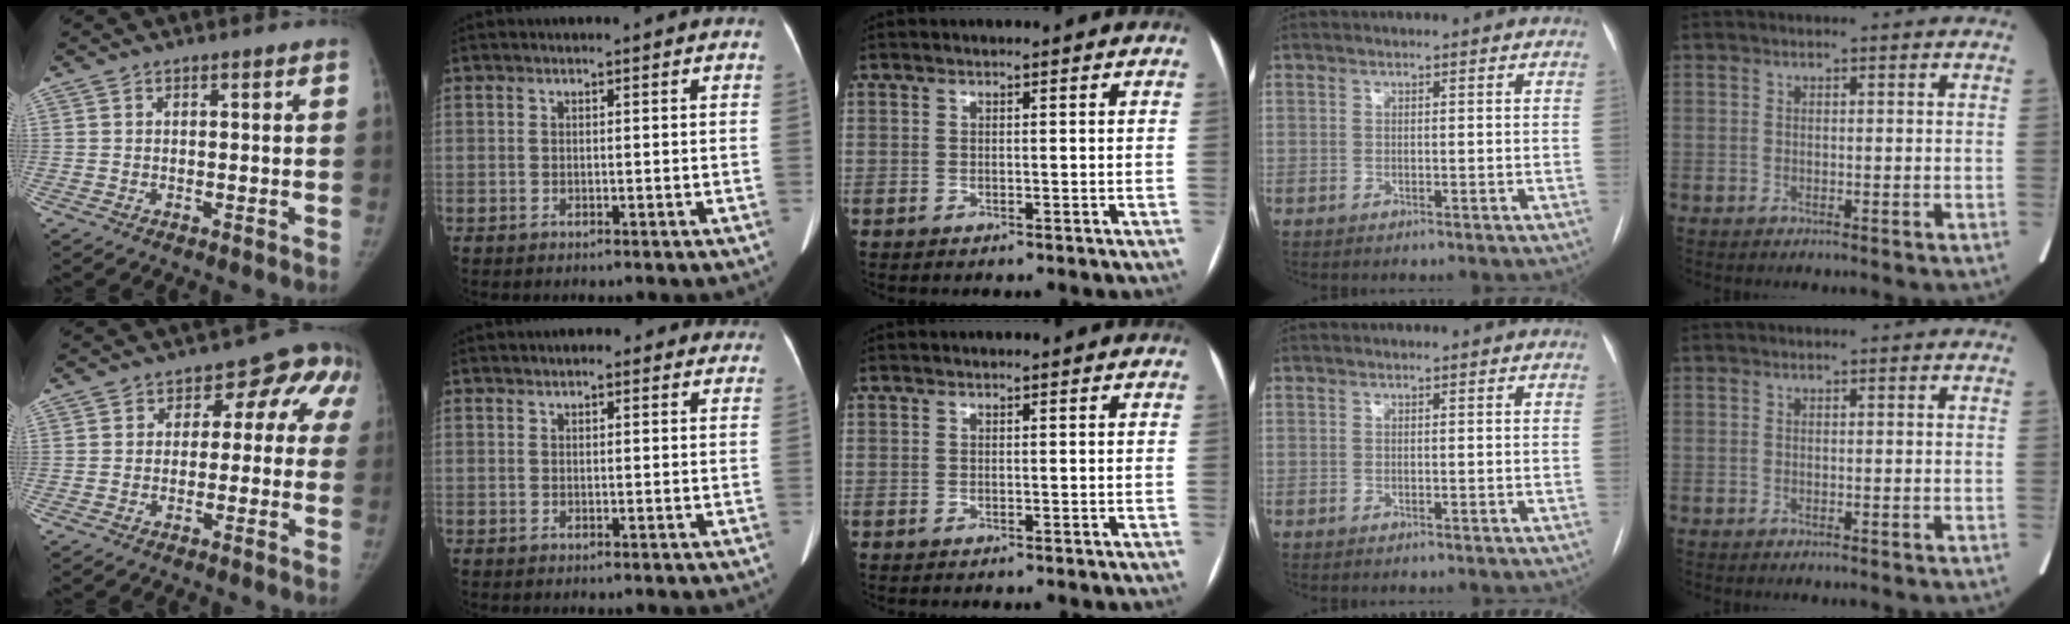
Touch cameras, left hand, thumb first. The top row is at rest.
{"thumb": {"total": 9.8, "force": [0.2, 7.2, 6.7], "torque": [-0.027, 0.042, -0.012]}, "index": {"total": 4.7, "force": [3.8, 1.8, 2.0], "torque": [-0.012, 0.020, 0.044]}}